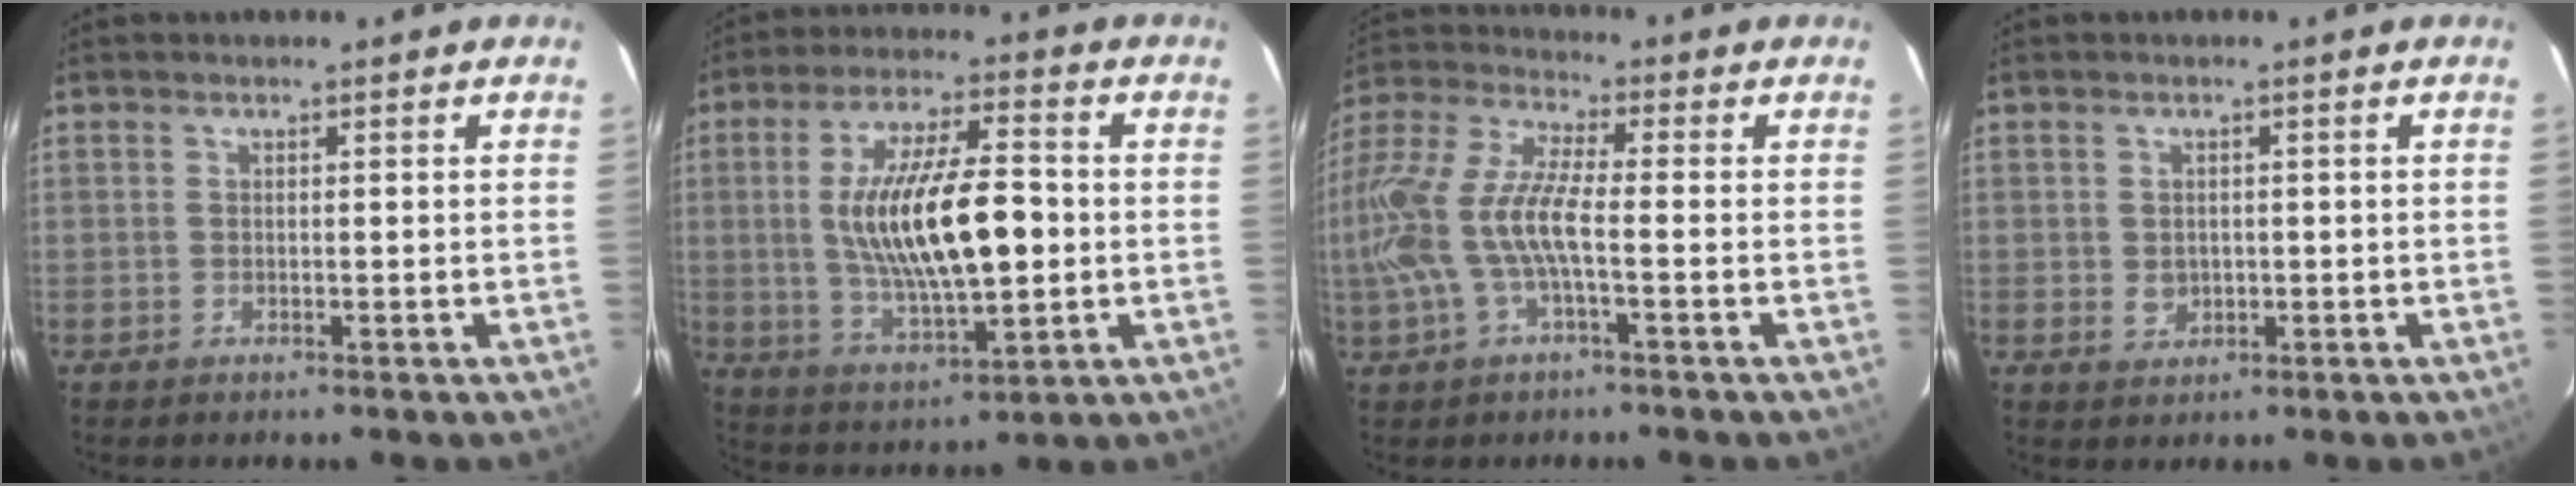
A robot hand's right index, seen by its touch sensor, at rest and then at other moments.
{"total": 17.1, "force": [-0.1, 5.6, 16.2], "torque": [-0.296, -0.002, 0.009]}
{"total": 15.0, "force": [-2.8, 4.4, 14.1], "torque": [-0.293, -0.001, -0.056]}
{"total": 2.4, "force": [-0.1, 2.1, 1.0], "torque": [-0.017, 0.001, 0.002]}